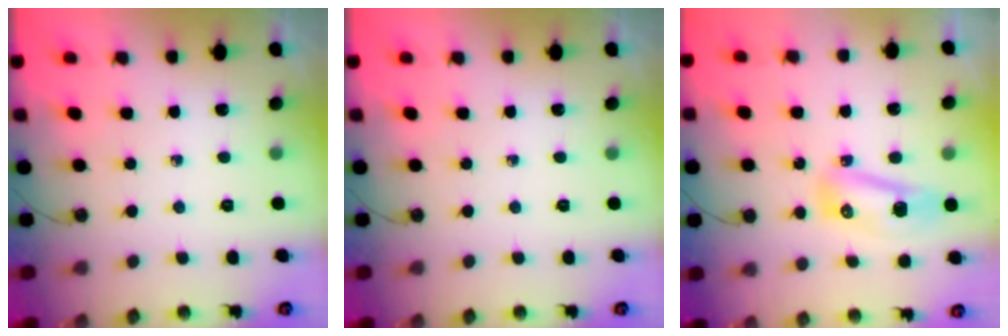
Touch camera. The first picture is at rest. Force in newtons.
{"total": 0.0}
{"total": 8.2, "press": 8.0, "slide": 1.7}